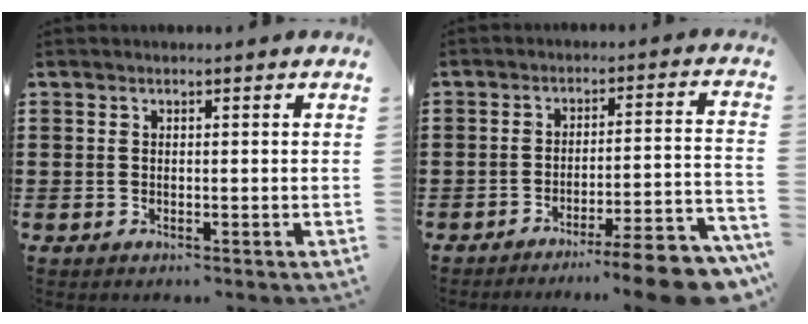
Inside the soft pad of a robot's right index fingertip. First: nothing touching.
{"total": 7.7, "force": [-6.6, -0.2, 3.9], "torque": [-0.054, 0.003, -0.123]}